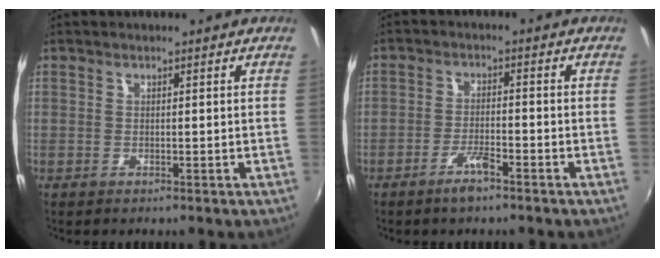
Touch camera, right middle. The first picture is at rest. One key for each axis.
{"total": 4.3, "fx": -3.1, "fy": 1.0, "fz": 2.8, "tx": -0.066, "ty": -0.002, "tz": -0.058}